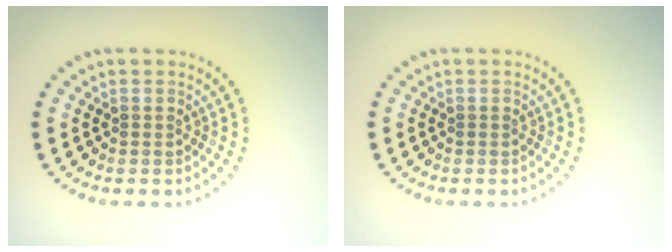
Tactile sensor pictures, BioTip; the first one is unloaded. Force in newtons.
{"total": 0.0}